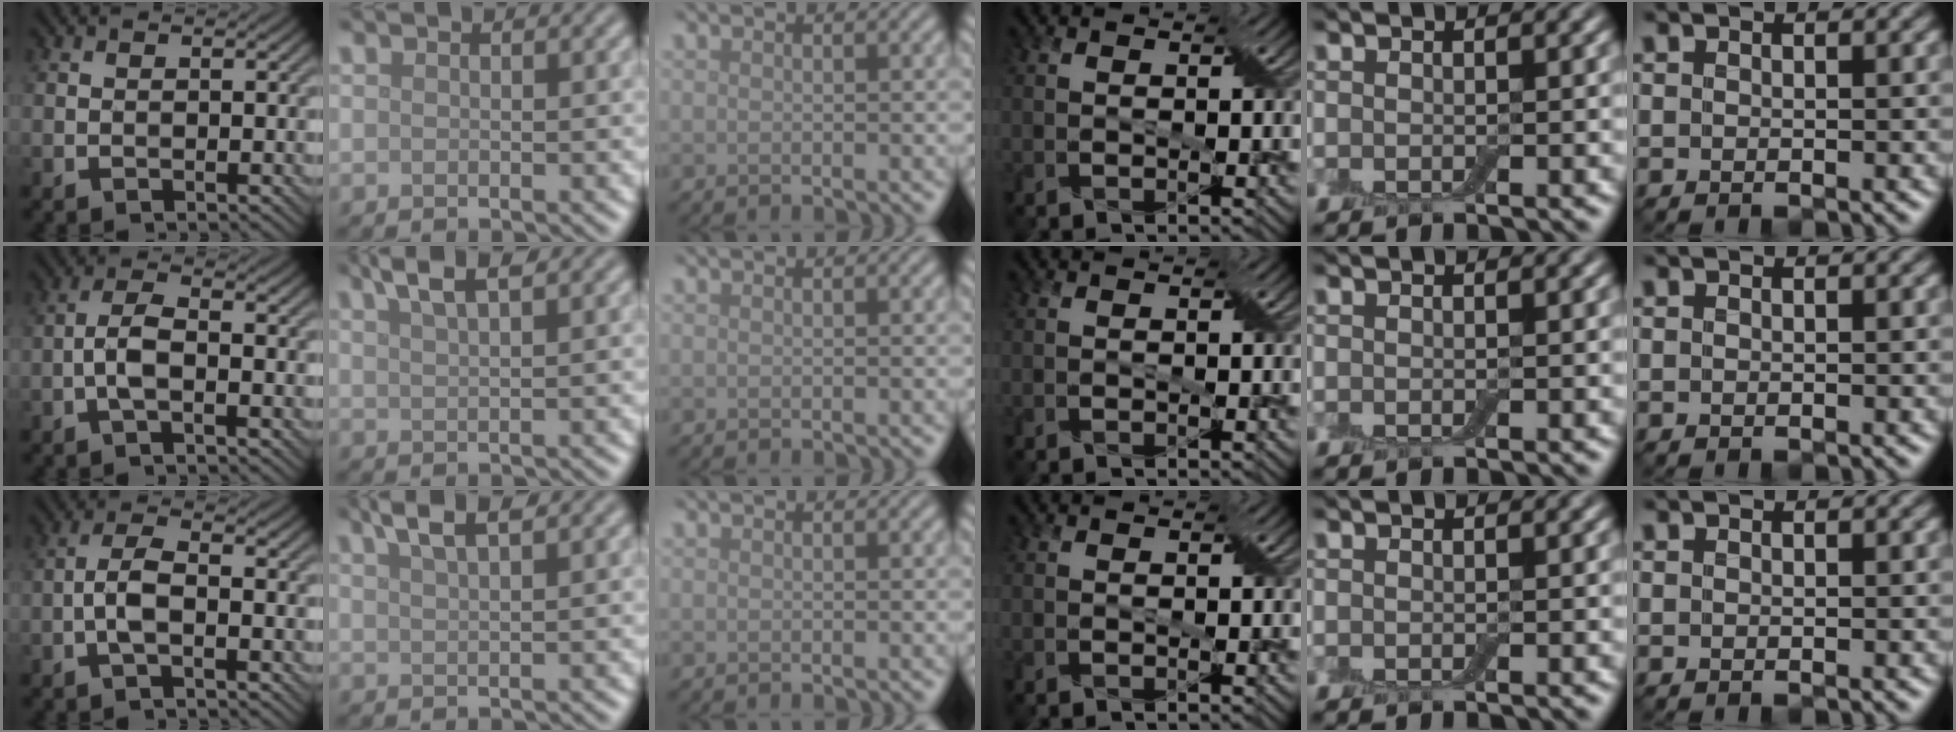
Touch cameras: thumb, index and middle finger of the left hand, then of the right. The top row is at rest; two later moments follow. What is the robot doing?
{"motion": "shake", "object": "box of matches"}